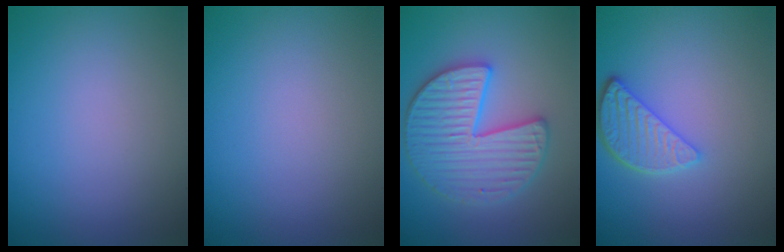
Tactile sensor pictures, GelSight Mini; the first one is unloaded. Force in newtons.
{"total": 0.0}
{"total": 5.9, "press": 5.8, "slide": 0.9}
{"total": 3.4, "press": 2.9, "slide": 1.8}